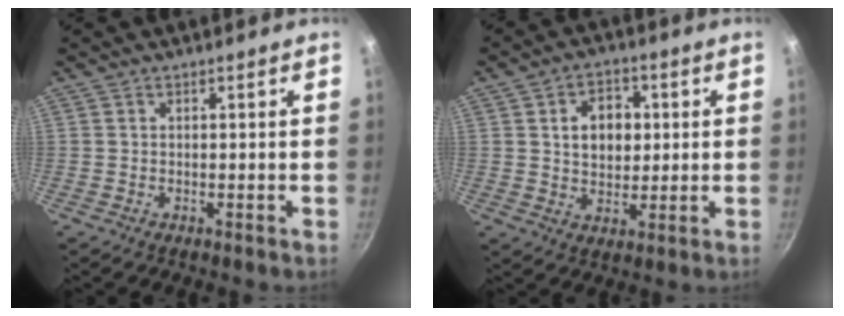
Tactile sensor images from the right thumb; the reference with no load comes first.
{"total": 8.8, "force": [1.8, 6.4, 5.8], "torque": [-0.065, 0.000, 0.028]}